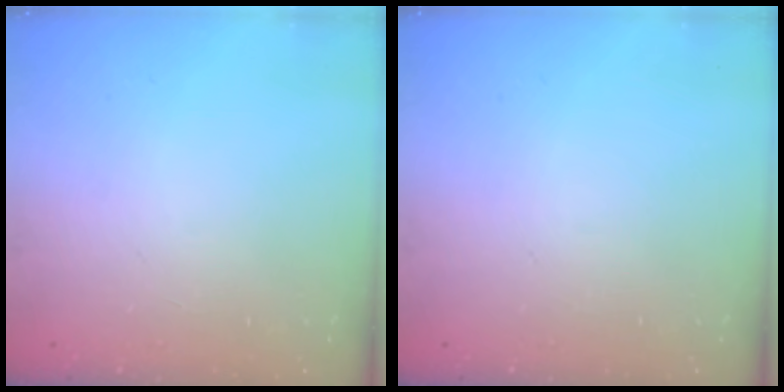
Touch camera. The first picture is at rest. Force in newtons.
{"total": 0.0}